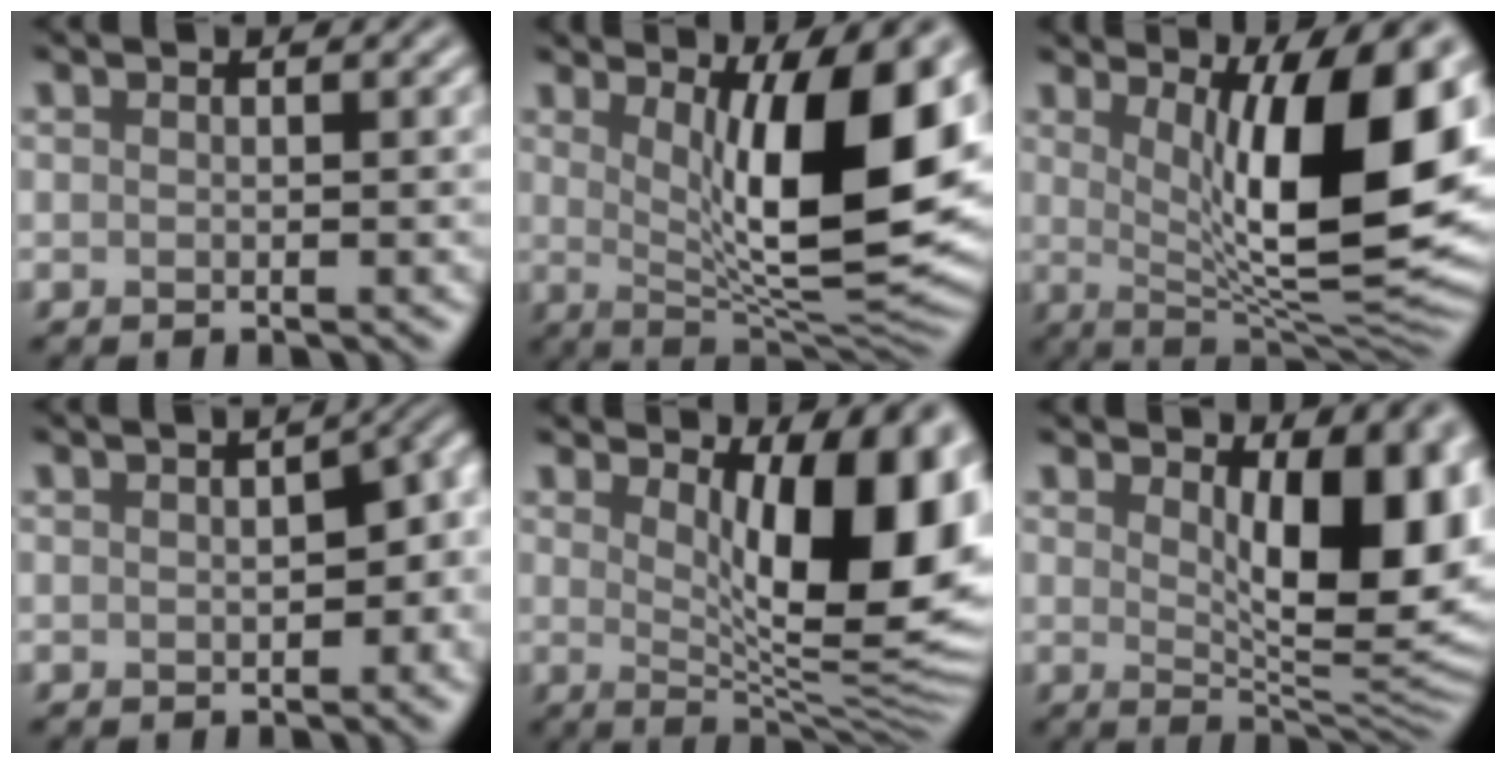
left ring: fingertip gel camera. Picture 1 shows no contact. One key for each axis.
{"total": 11.8, "fx": 2.6, "fy": 3.2, "fz": 11.1, "tx": -0.157, "ty": -0.015, "tz": 0.048}
{"total": 13.6, "fx": 2.6, "fy": 3.8, "fz": 12.8, "tx": -0.166, "ty": -0.014, "tz": 0.044}
{"total": 8.2, "fx": 0.0, "fy": 4.6, "fz": 6.9, "tx": -0.061, "ty": -0.002, "tz": 0.006}
{"total": 12.6, "fx": 3.1, "fy": 4.1, "fz": 11.5, "tx": -0.126, "ty": -0.008, "tz": 0.049}
{"total": 10.4, "fx": 2.7, "fy": 4.4, "fz": 9.1, "tx": -0.106, "ty": -0.005, "tz": 0.043}